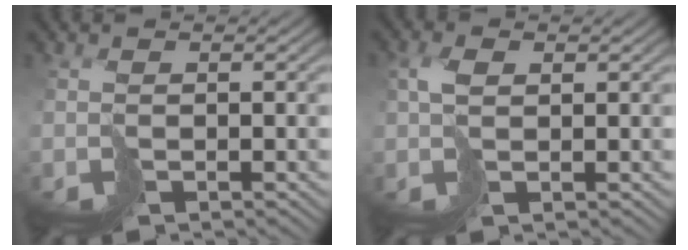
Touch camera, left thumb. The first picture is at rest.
{"total": 2.3, "force": [1.0, 1.2, 1.7], "torque": [-0.039, 0.002, 0.020]}